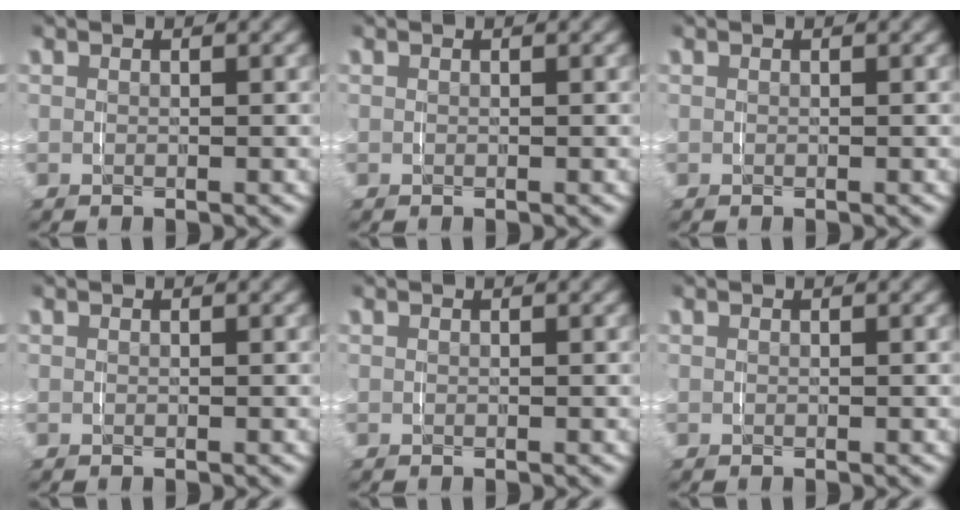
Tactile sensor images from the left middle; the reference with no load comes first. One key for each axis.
{"total": 0.0}
{"total": 0.0}
{"total": 0.0}
{"total": 0.0}
{"total": 0.0}